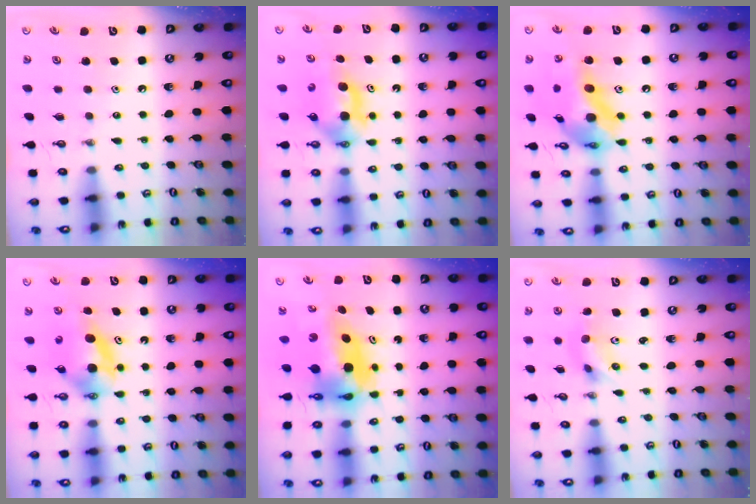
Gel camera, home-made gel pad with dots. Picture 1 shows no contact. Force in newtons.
{"total": 6.0, "press": 5.8, "slide": 1.5}
{"total": 18.0, "press": 17.9, "slide": 2.0}
{"total": 6.0, "press": 5.9, "slide": 1.0}
{"total": 8.2, "press": 8.1, "slide": 0.9}
{"total": 6.3, "press": 2.7, "slide": 5.7}